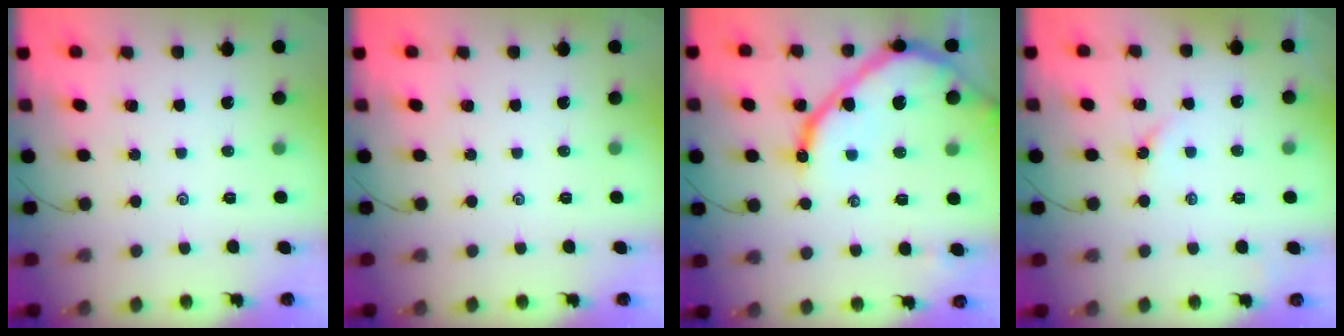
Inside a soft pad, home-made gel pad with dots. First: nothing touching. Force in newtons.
{"total": 0.0}
{"total": 16.3, "press": 16.2, "slide": 1.3}
{"total": 2.7, "press": 2.6, "slide": 0.5}